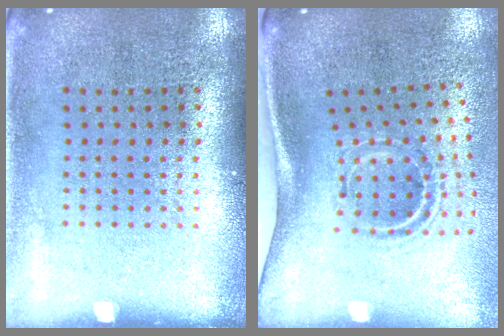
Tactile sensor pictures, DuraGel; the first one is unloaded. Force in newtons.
{"total": 2.2, "press": 1.2, "slide": 1.8}